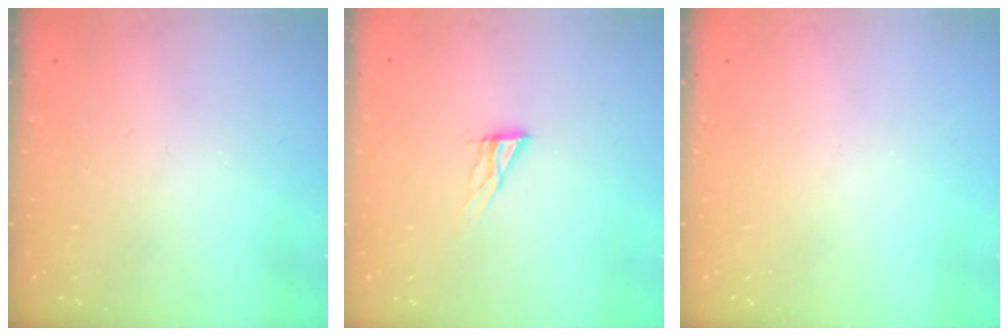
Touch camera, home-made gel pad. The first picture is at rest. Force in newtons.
{"total": 6.9, "press": 6.8, "slide": 0.5}
{"total": 0.0}